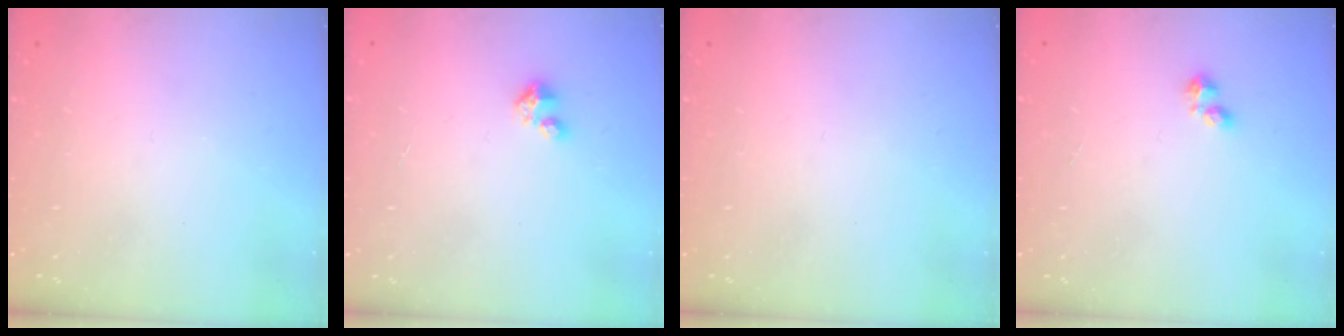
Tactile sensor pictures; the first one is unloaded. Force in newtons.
{"total": 2.3, "press": 2.3, "slide": 0.3}
{"total": 0.0}
{"total": 1.9, "press": 1.9, "slide": 0.2}